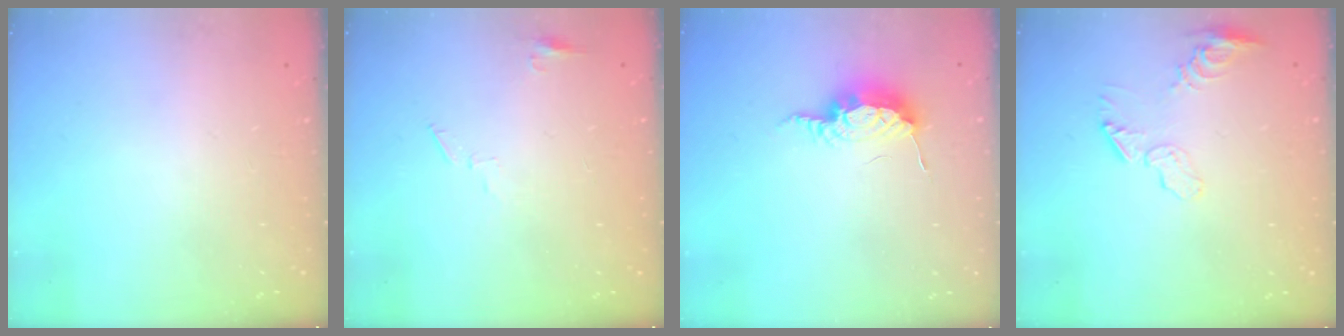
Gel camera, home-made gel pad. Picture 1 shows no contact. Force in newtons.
{"total": 4.5, "press": 4.4, "slide": 0.5}
{"total": 8.7, "press": 8.6, "slide": 0.9}
{"total": 8.1, "press": 8.1, "slide": 0.5}